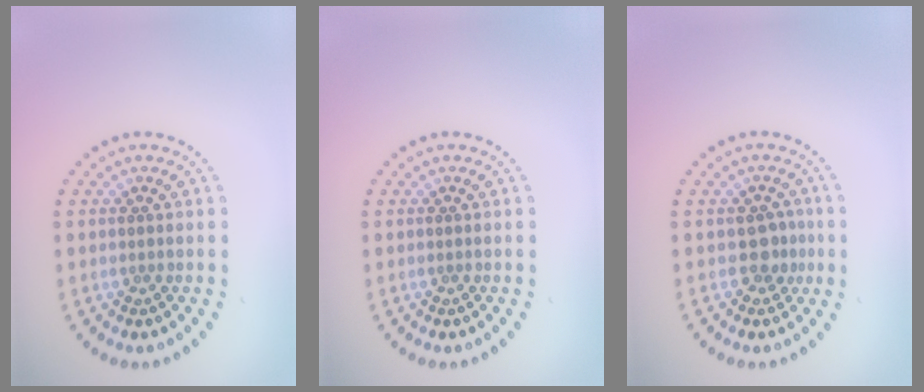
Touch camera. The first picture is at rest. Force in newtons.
{"total": 0.0}
{"total": 1.8, "press": 1.5, "slide": 0.9}